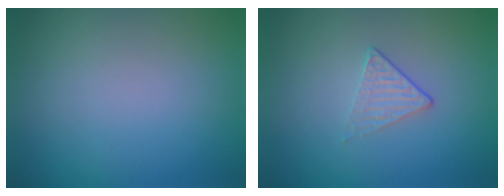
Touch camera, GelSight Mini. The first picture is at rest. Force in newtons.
{"total": 1.3, "press": 0.9, "slide": 0.9}